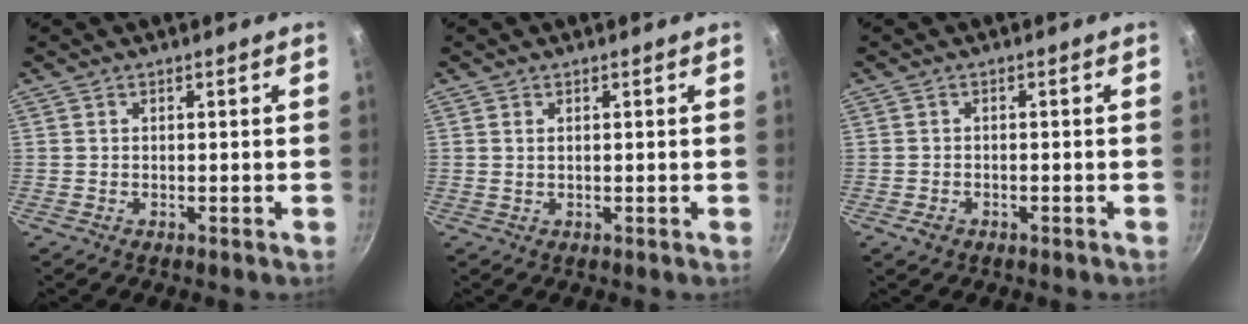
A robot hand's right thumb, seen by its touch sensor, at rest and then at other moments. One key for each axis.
{"total": 1.0, "fx": 0.4, "fy": 0.4, "fz": 0.8, "tx": -0.015, "ty": 0.000, "tz": 0.006}
{"total": 2.0, "fx": -1.1, "fy": 1.4, "fz": 1.0, "tx": -0.019, "ty": 0.008, "tz": -0.014}